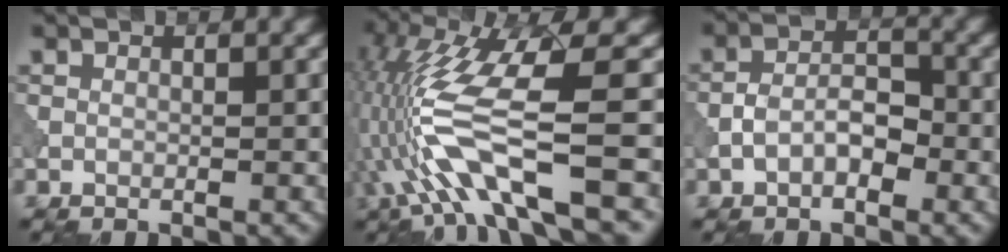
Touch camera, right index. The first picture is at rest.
{"total": 11.8, "force": [-2.8, 3.1, 11.0], "torque": [-0.224, 0.008, -0.048]}
{"total": 2.9, "force": [-1.2, 1.5, 2.2], "torque": [-0.038, 0.012, -0.026]}